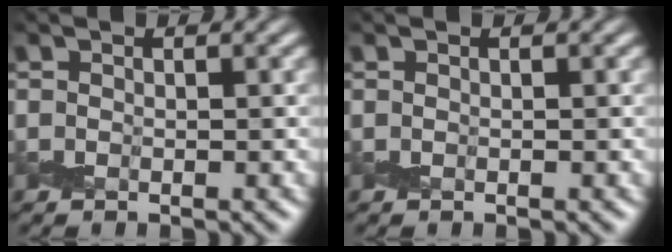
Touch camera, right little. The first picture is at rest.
{"total": 0.0}